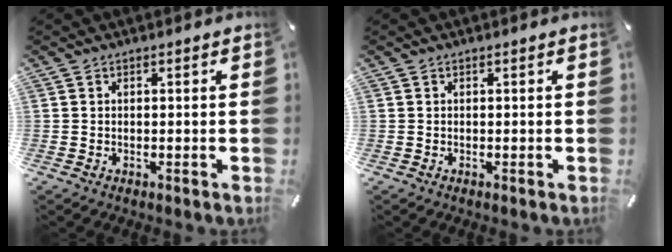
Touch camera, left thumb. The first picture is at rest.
{"total": 0.0}